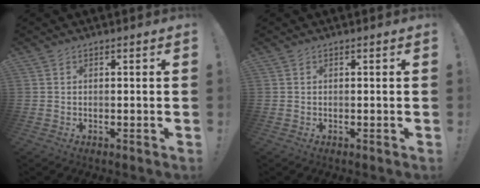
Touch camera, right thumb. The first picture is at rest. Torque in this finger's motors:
{"motor_torque": [0.00, 0.00, 0.00, 0.00, 0.00]}